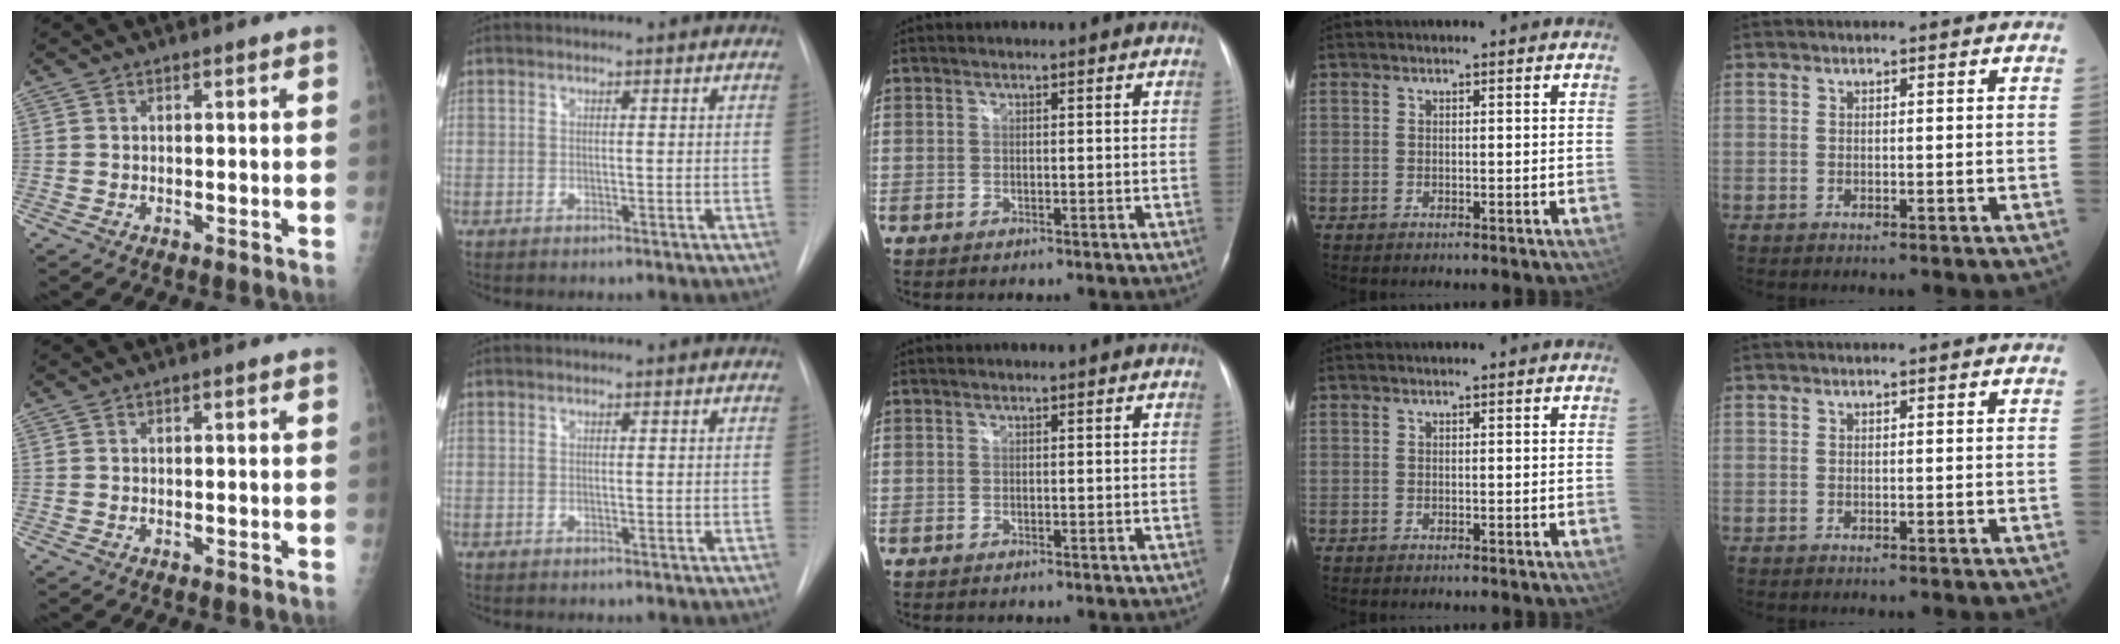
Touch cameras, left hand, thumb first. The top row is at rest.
{}